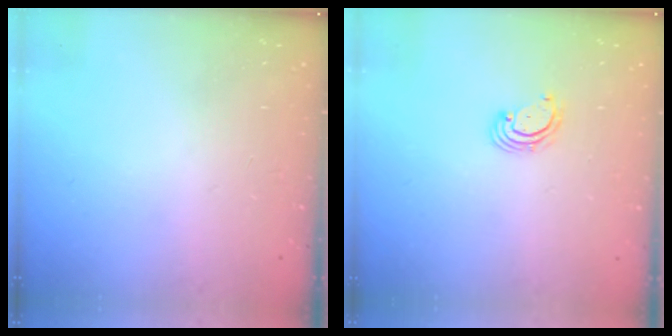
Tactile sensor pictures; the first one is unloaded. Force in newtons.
{"total": 2.7, "press": 2.6, "slide": 0.6}